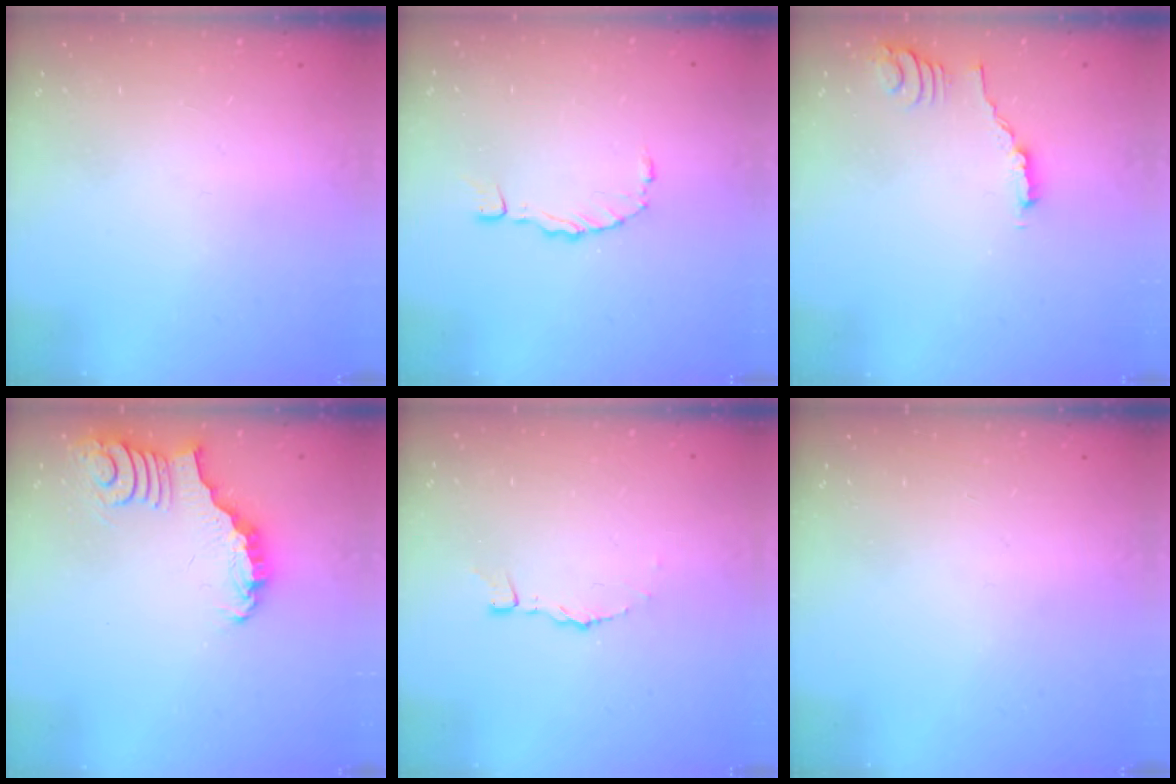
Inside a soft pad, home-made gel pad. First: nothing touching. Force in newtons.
{"total": 0.0}
{"total": 1.6, "press": 1.6, "slide": 0.4}
{"total": 3.3, "press": 3.3, "slide": 0.4}
{"total": 4.4, "press": 4.3, "slide": 0.5}
{"total": 0.0}